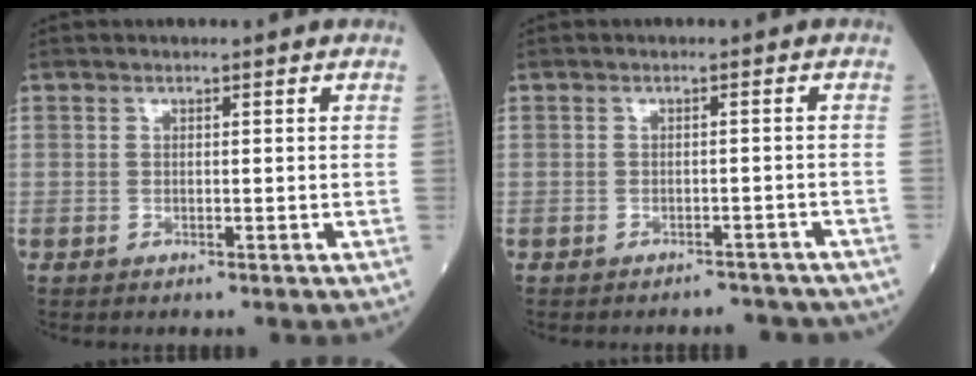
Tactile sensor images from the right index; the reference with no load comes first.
{"total": 4.1, "force": [-3.8, 1.5, 0.4], "torque": [0.000, 0.004, -0.042]}